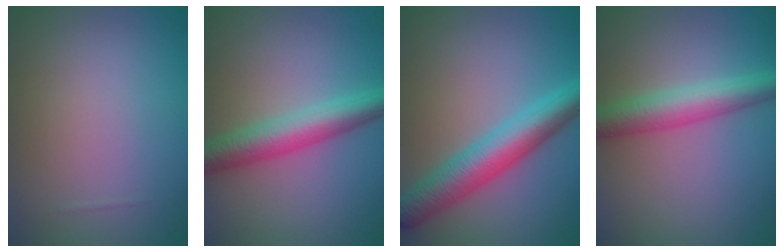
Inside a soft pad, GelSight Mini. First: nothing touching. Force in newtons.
{"total": 4.9, "press": 4.9, "slide": 0.1}
{"total": 5.9, "press": 5.9, "slide": 0.2}
{"total": 4.7, "press": 4.7, "slide": 0.1}